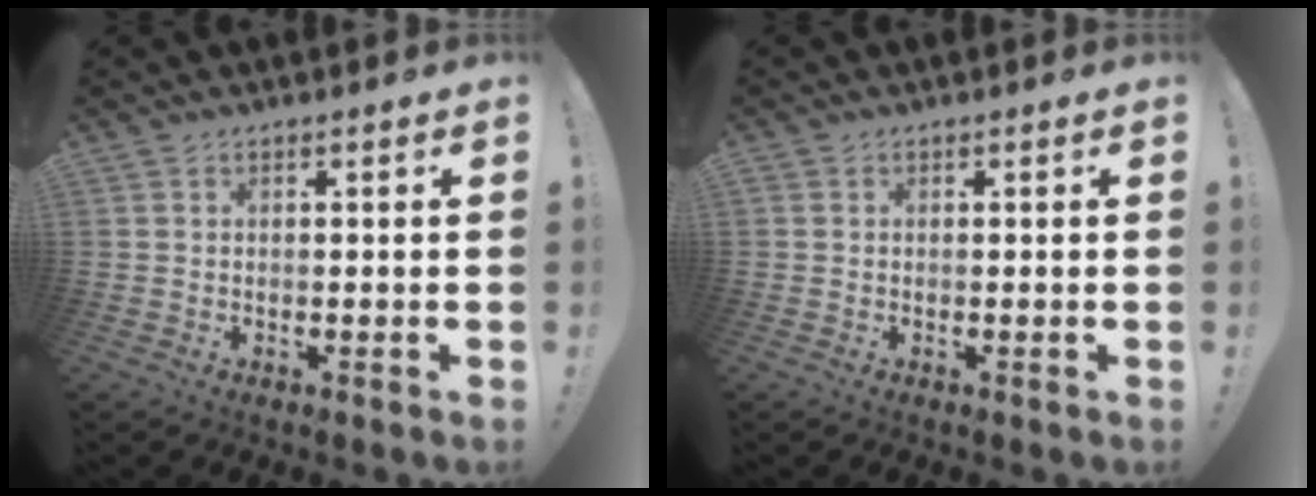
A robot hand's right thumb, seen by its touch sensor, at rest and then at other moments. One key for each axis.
{"total": 0.0}